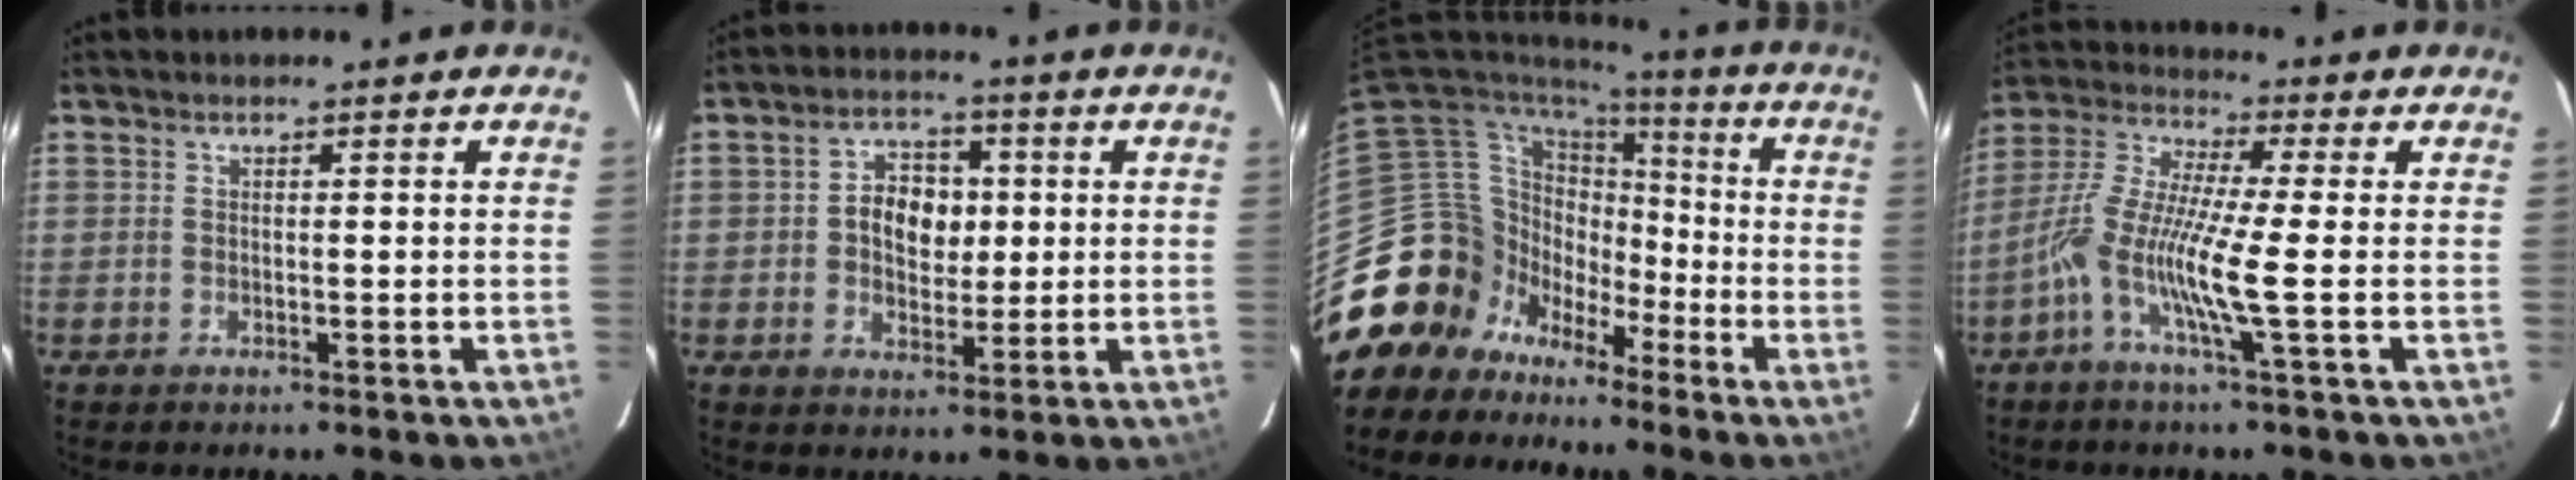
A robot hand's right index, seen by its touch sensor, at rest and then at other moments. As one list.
[{"total": 7.4, "force": [0.6, 5.5, 4.9], "torque": [-0.089, 0.017, 0.013]}, {"total": 16.4, "force": [-8.0, 13.8, 3.6], "torque": [-0.109, 0.047, -0.134]}, {"total": 10.1, "force": [-3.1, -0.5, 9.5], "torque": [-0.200, 0.006, -0.071]}]